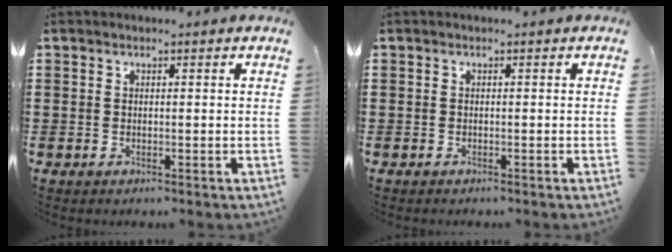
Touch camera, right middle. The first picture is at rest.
{"total": 0.0}